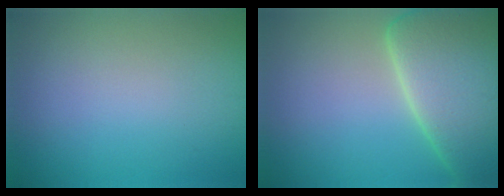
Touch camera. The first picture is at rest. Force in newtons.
{"total": 12.2, "press": 12.1, "slide": 0.8}